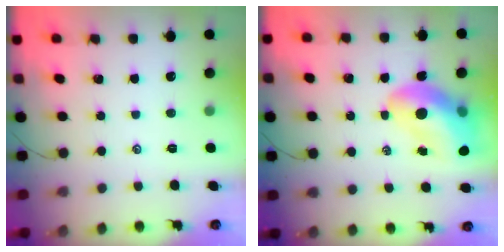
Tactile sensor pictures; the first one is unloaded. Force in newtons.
{"total": 14.0, "press": 13.5, "slide": 3.6}